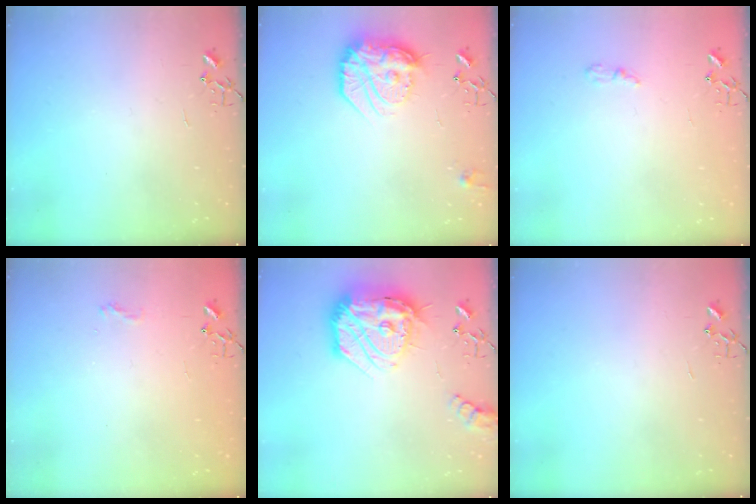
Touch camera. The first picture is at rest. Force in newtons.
{"total": 20.0, "press": 19.9, "slide": 1.6}
{"total": 3.8, "press": 3.8, "slide": 0.6}
{"total": 7.0, "press": 7.0, "slide": 0.8}
{"total": 24.3, "press": 24.2, "slide": 2.5}
{"total": 0.0}